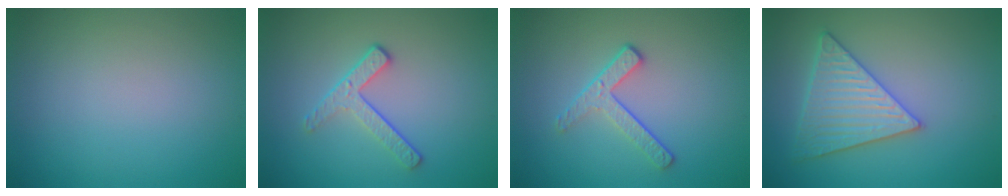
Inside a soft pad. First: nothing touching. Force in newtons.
{"total": 2.3, "press": 1.7, "slide": 1.6}
{"total": 2.3, "press": 1.7, "slide": 1.6}
{"total": 4.6, "press": 4.2, "slide": 1.9}